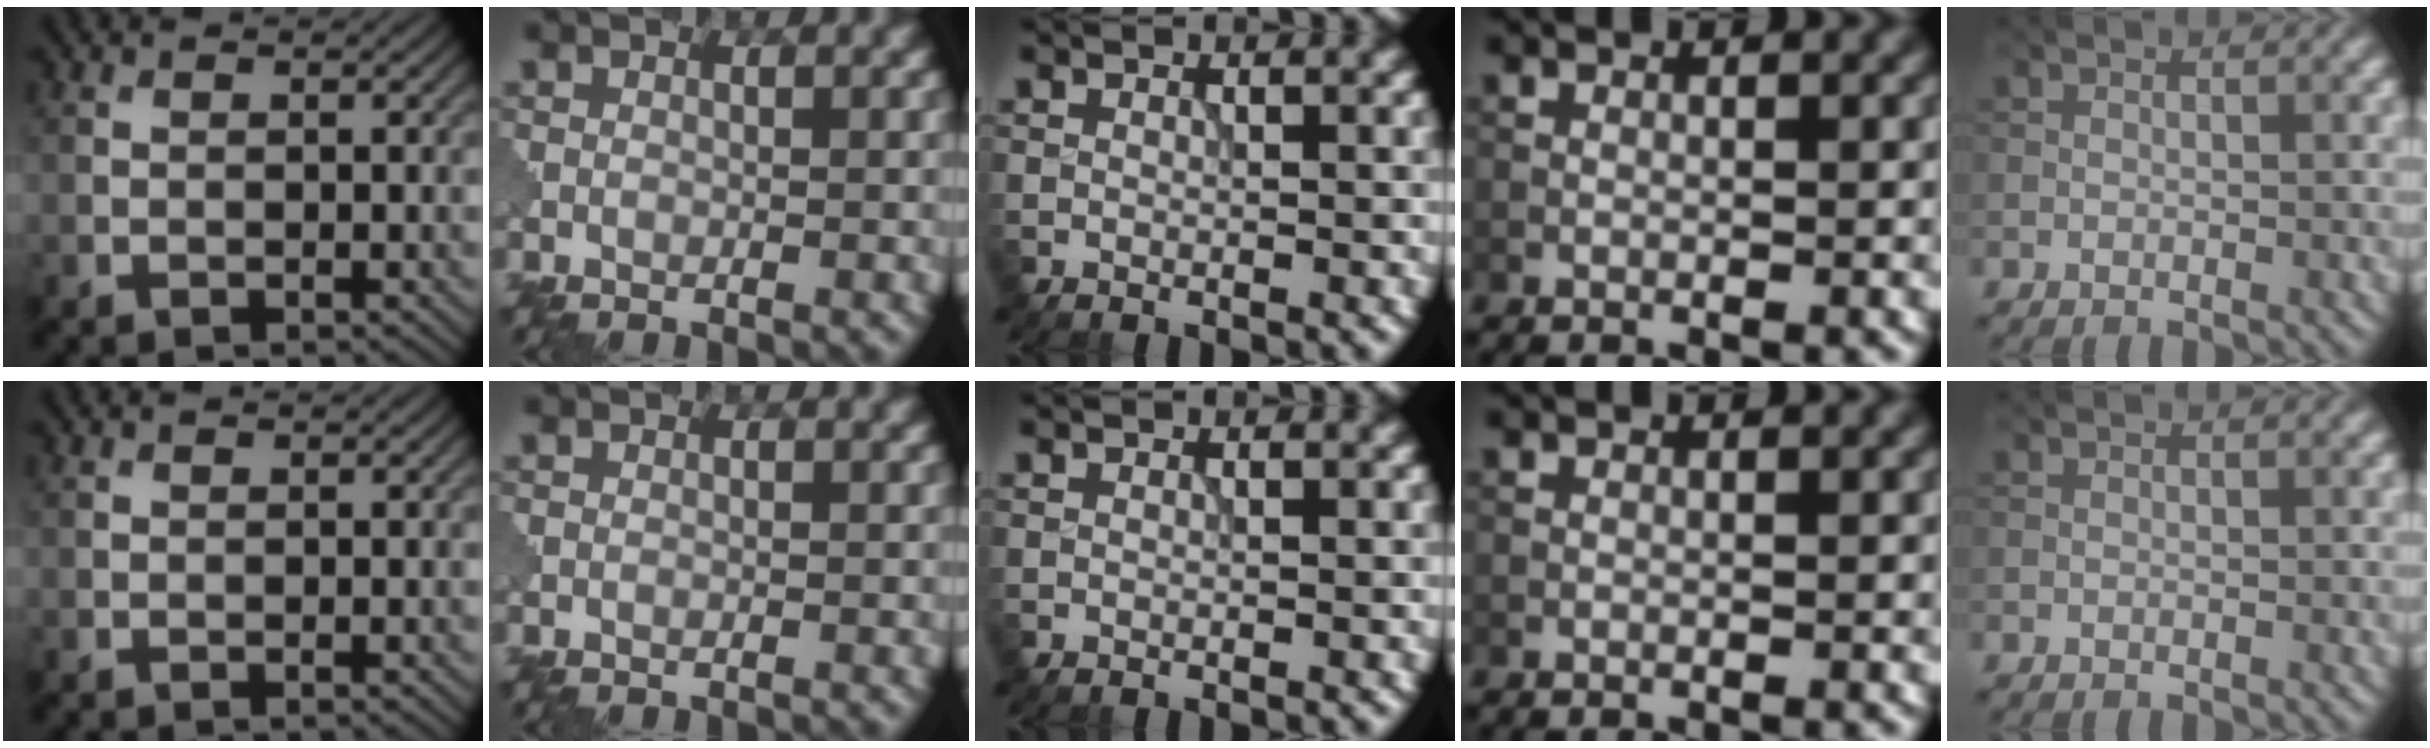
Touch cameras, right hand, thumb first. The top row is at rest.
{}